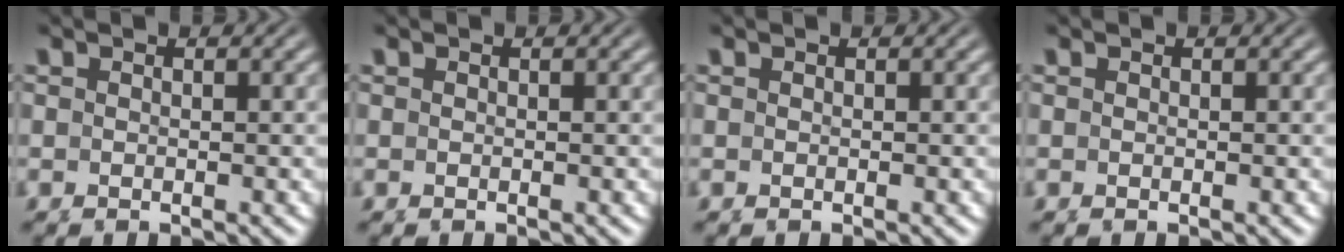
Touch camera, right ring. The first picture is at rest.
{"total": 0.0}
{"total": 0.0}
{"total": 0.0}